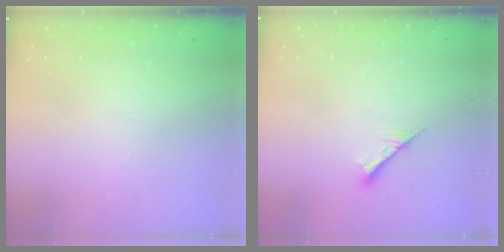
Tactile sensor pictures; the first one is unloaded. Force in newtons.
{"total": 2.0, "press": 2.0, "slide": 0.1}